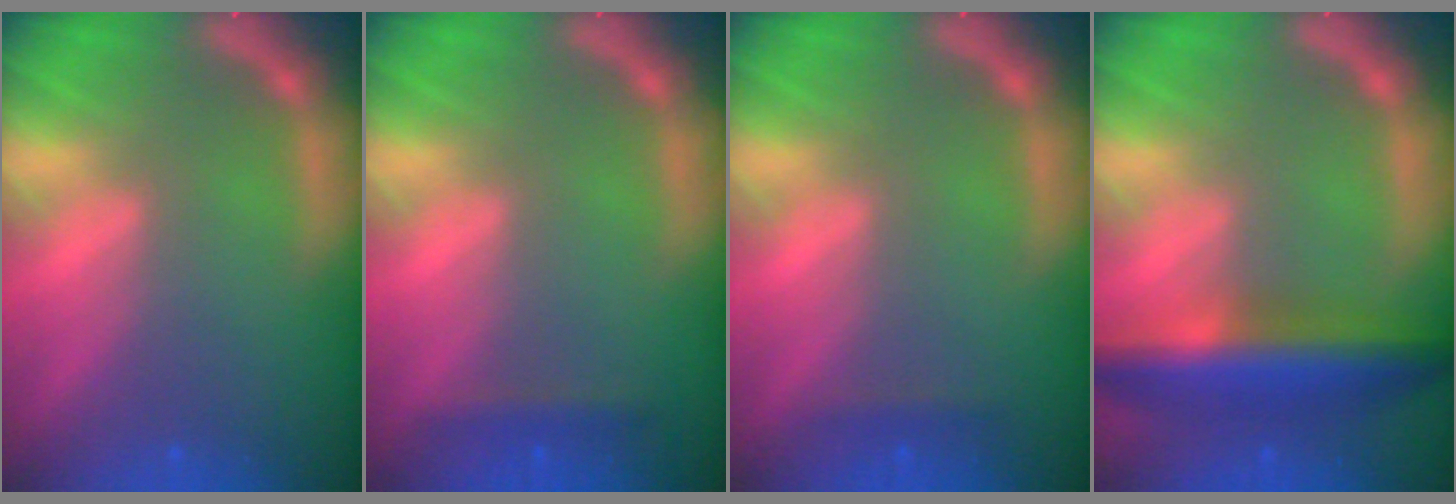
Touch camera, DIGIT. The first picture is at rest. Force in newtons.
{"total": 1.4}
{"total": 0.9}
{"total": 7.5}